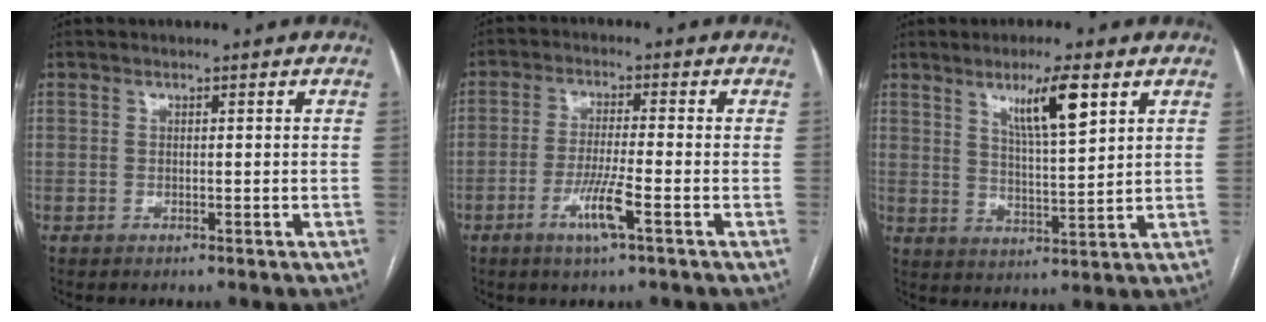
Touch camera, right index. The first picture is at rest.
{"total": 6.1, "force": [-2.8, -0.3, 5.4], "torque": [-0.107, -0.012, -0.054]}
{"total": 8.2, "force": [4.4, 0.6, 6.9], "torque": [-0.120, -0.006, 0.077]}